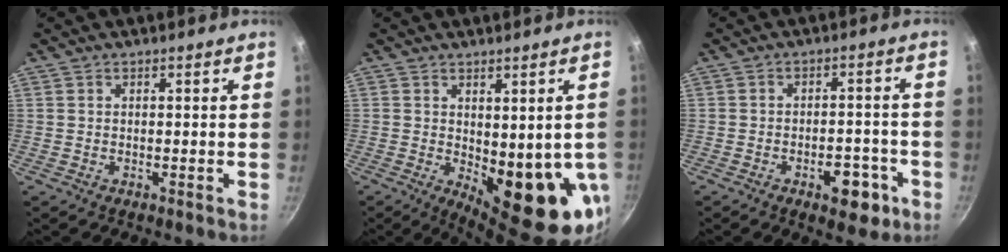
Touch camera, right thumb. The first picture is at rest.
{"total": 13.8, "force": [-1.2, 5.6, 12.6], "torque": [-0.138, -0.030, 0.000]}
{"total": 7.9, "force": [-3.7, 4.2, 5.6], "torque": [-0.045, 0.026, -0.042]}